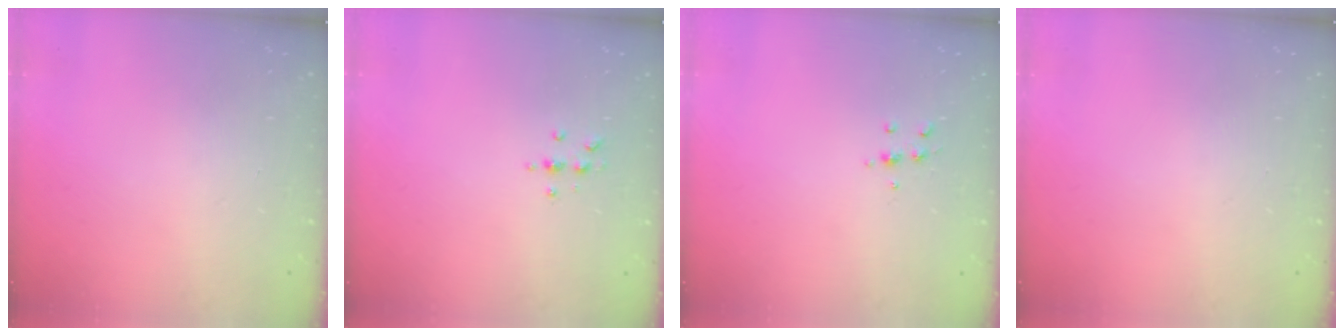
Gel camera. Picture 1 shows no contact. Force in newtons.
{"total": 4.1, "press": 4.1, "slide": 0.5}
{"total": 5.4, "press": 5.4, "slide": 0.5}
{"total": 0.0}